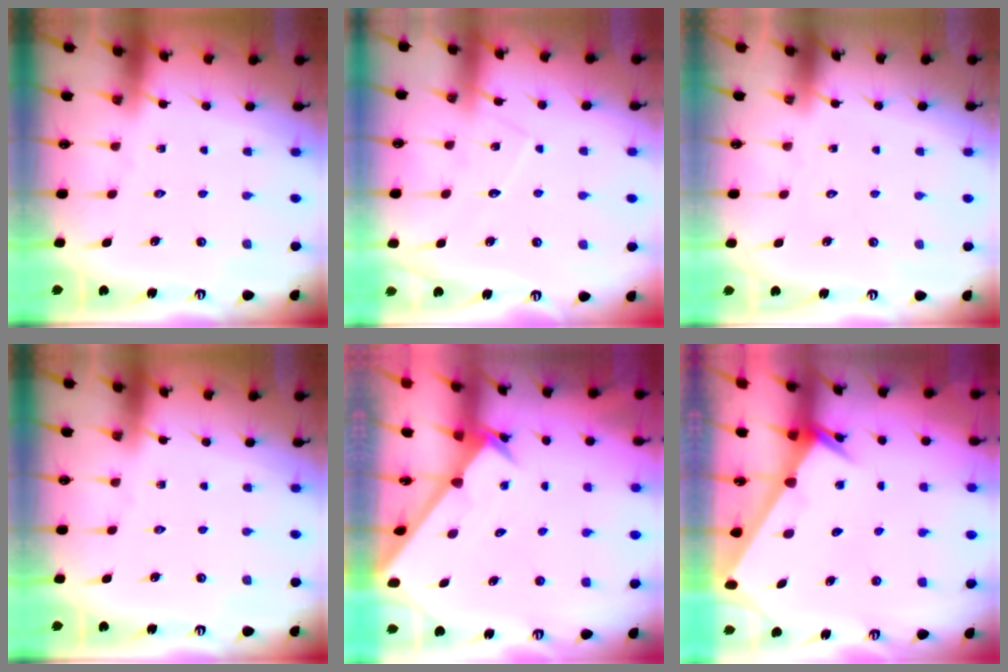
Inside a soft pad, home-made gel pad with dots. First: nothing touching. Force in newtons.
{"total": 5.9, "press": 5.9, "slide": 0.5}
{"total": 1.6, "press": 1.6, "slide": 0.0}
{"total": 0.0}
{"total": 2.5, "press": 2.5, "slide": 0.2}
{"total": 2.6, "press": 2.6, "slide": 0.1}